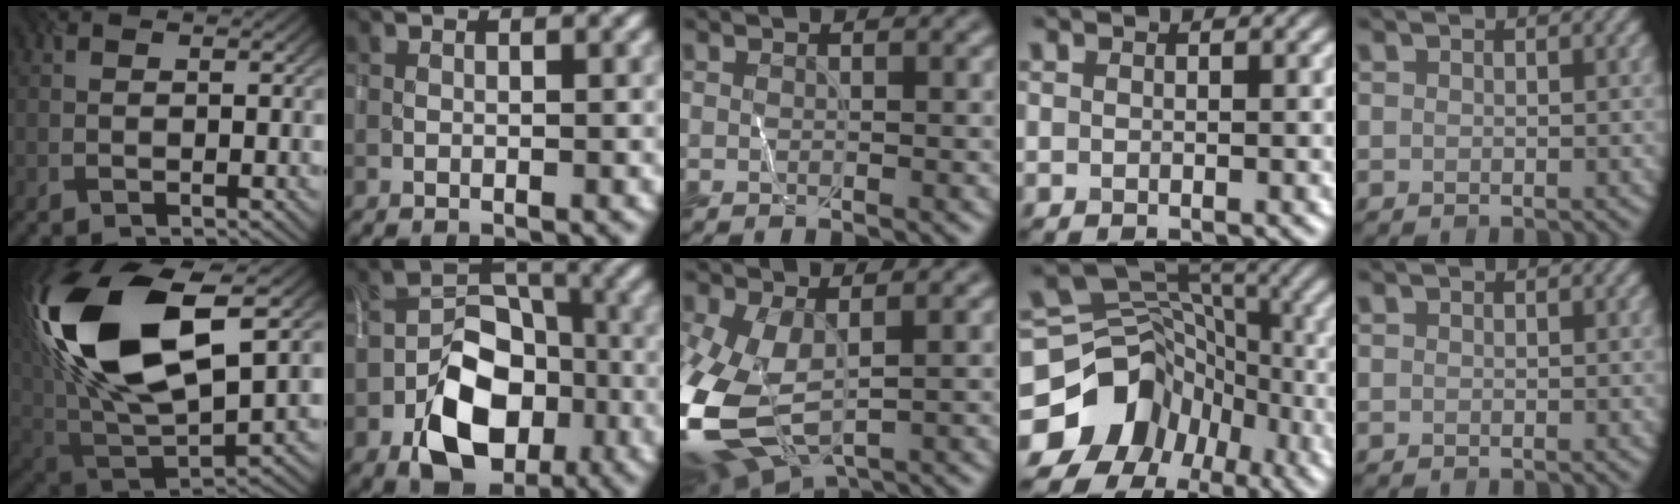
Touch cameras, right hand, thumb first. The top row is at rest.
{"thumb": {"total": 19.7, "force": [6.4, 10.3, 15.6], "torque": [-0.360, 0.010, 0.123]}, "index": {"total": 9.0, "force": [-4.0, 5.9, 5.6], "torque": [-0.083, 0.000, -0.066]}, "middle": {"total": 12.6, "force": [-2.5, 6.8, 10.3], "torque": [-0.268, -0.031, -0.038]}, "ring": {"total": 12.2, "force": [-5.9, 9.8, 4.2], "torque": [-0.084, 0.007, -0.101]}}